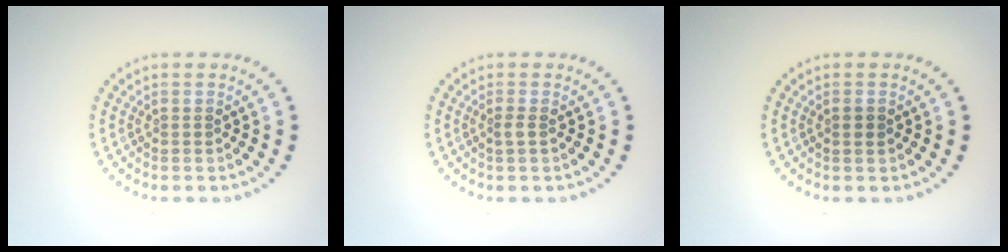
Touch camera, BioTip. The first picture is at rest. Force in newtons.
{"total": 0.8, "press": 0.6, "slide": 0.6}
{"total": 0.9, "press": 0.8, "slide": 0.3}